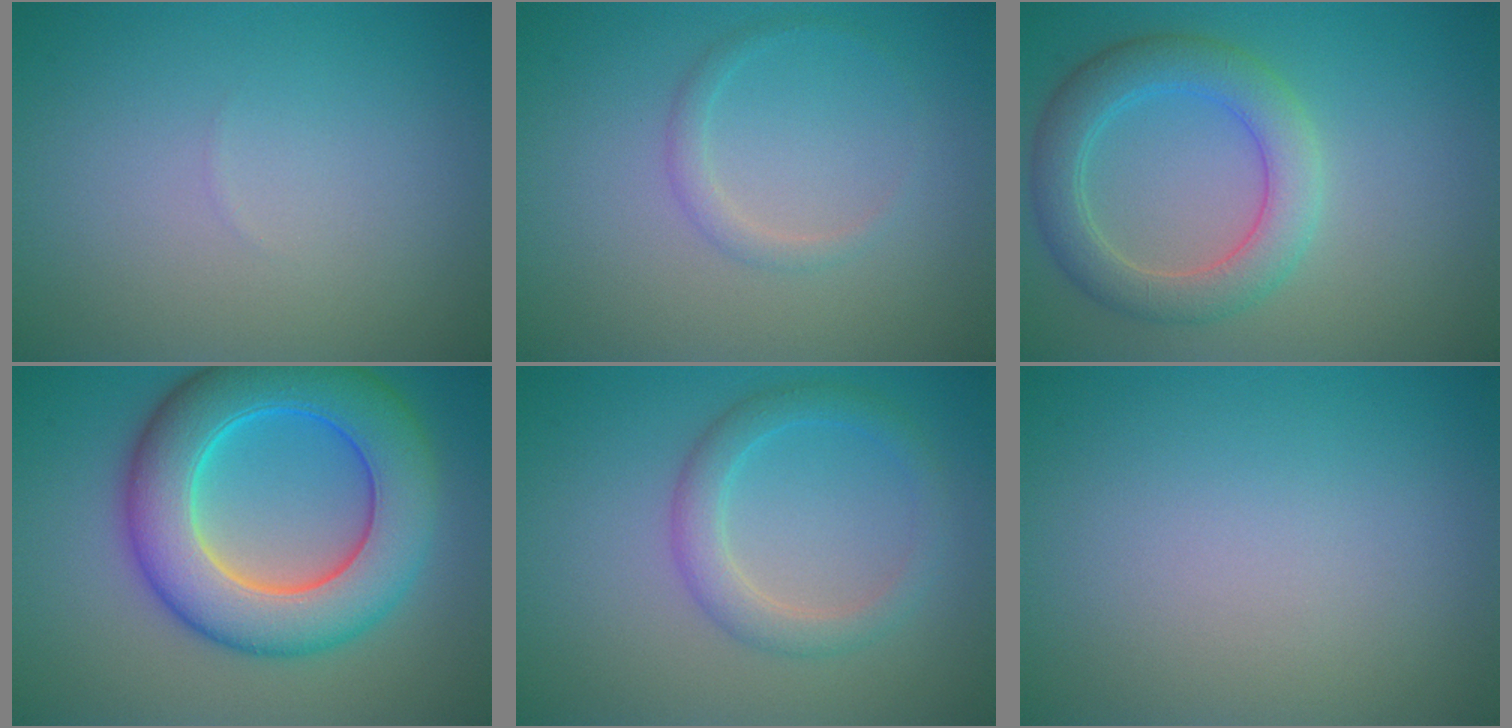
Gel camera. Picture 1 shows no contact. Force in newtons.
{"total": 1.2, "press": 1.2, "slide": 0.2}
{"total": 4.9, "press": 4.9, "slide": 0.4}
{"total": 10.5, "press": 10.5, "slide": 0.0}
{"total": 2.8, "press": 2.8, "slide": 0.2}
{"total": 0.0}